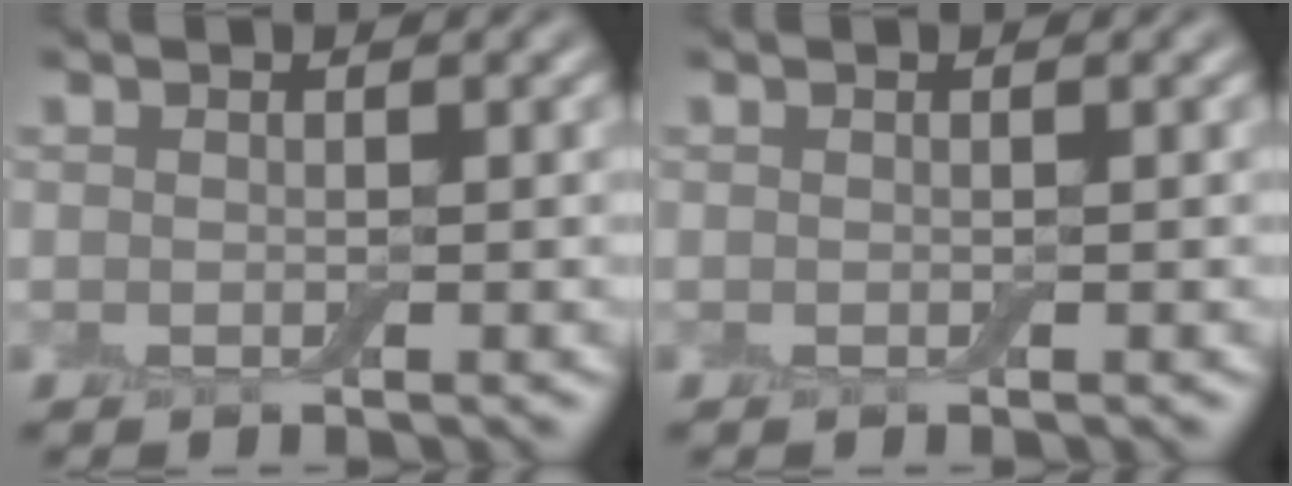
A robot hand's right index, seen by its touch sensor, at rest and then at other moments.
{"total": 0.0}